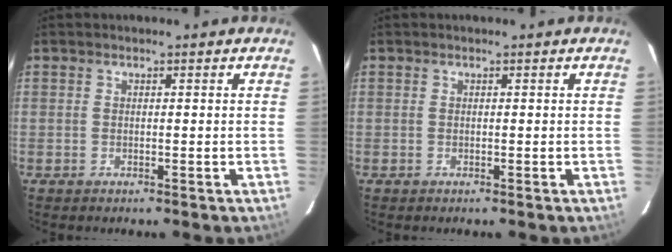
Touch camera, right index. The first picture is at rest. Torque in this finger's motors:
{"motor_torque": [0.00, 0.00, 0.01, 0.00]}